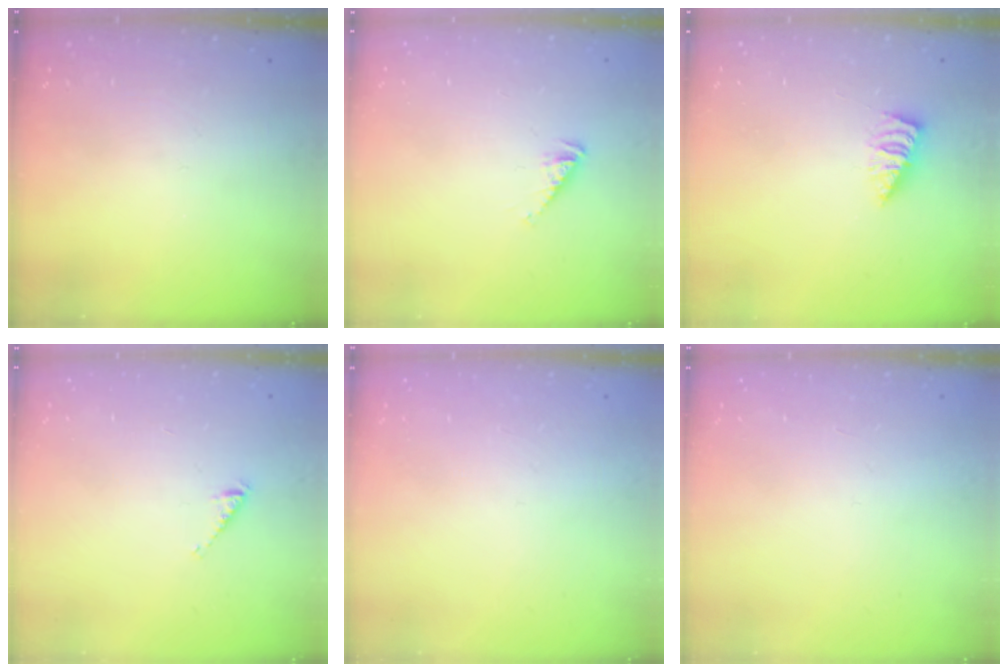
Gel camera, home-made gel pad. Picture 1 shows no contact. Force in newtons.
{"total": 1.4, "press": 1.3, "slide": 0.2}
{"total": 2.5, "press": 2.5, "slide": 0.3}
{"total": 2.8, "press": 2.8, "slide": 0.4}
{"total": 0.0}
{"total": 0.0}